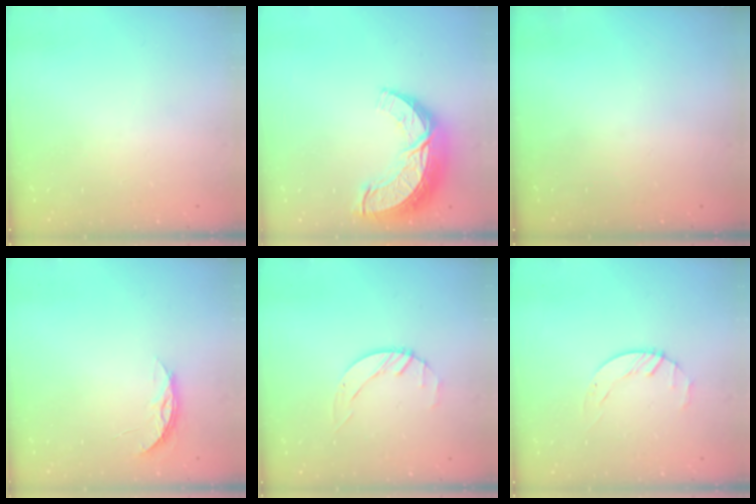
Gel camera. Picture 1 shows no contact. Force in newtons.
{"total": 15.1, "press": 15.1, "slide": 1.3}
{"total": 0.0}
{"total": 4.5, "press": 4.5, "slide": 0.4}
{"total": 2.0, "press": 2.0, "slide": 0.3}
{"total": 1.8, "press": 1.7, "slide": 0.3}